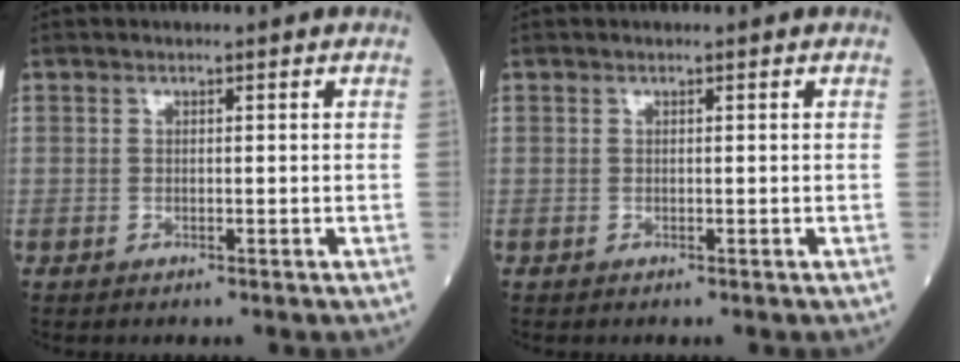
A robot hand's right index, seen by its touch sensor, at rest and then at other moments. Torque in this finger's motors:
{"motor_torque": [0.00, 0.00, 0.00, 0.00]}